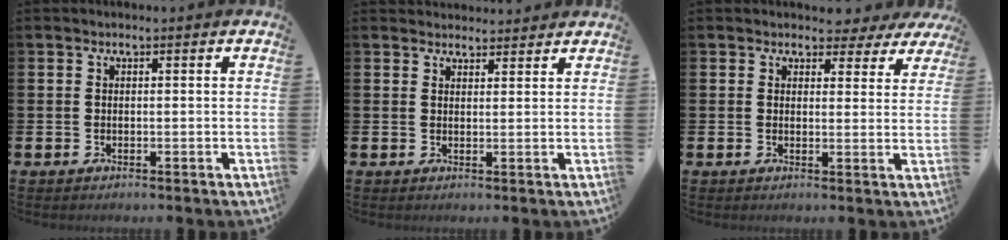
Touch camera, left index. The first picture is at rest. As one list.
[{"total": 2.4, "force": [2.3, 0.6, -0.2], "torque": [0.008, -0.011, 0.041]}, {"total": 3.1, "force": [2.7, 1.5, 0.4], "torque": [0.001, -0.015, 0.043]}]